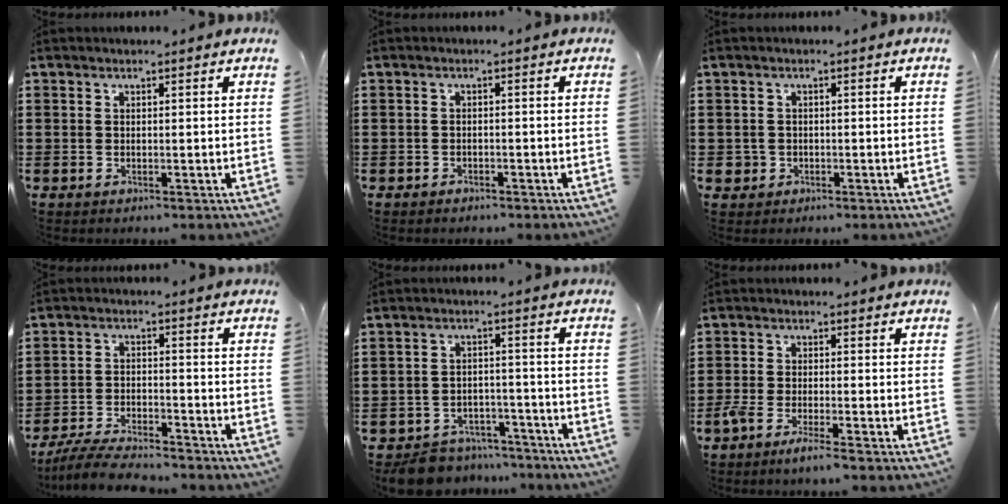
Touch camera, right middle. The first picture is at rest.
{"total": 0.8, "force": [-0.7, 0.3, 0.1], "torque": [-0.003, 0.001, -0.017]}
{"total": 1.5, "force": [-0.5, 1.3, 0.3], "torque": [-0.011, 0.000, -0.013]}
{"total": 5.7, "force": [-5.4, 0.5, 1.8], "torque": [-0.041, -0.004, -0.105]}
{"total": 5.9, "force": [-5.7, 1.3, 0.5], "torque": [-0.019, 0.015, -0.117]}
{"total": 3.2, "force": [-2.5, 0.1, 2.0], "torque": [-0.049, -0.005, -0.050]}